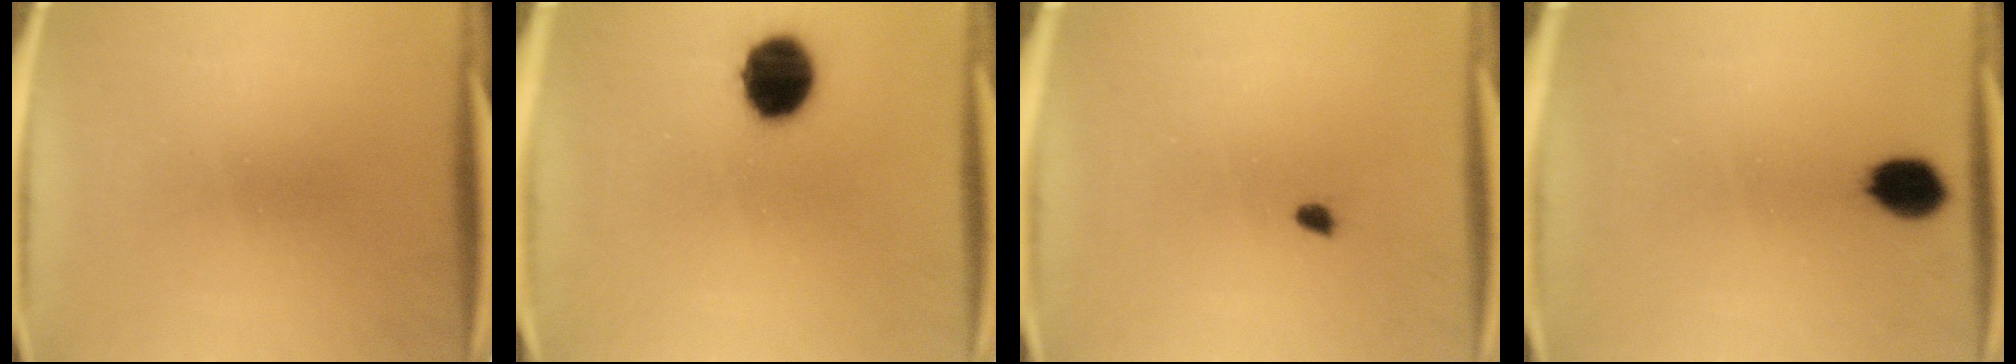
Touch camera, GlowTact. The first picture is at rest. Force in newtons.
{"total": 12.3}
{"total": 1.4}
{"total": 7.0}